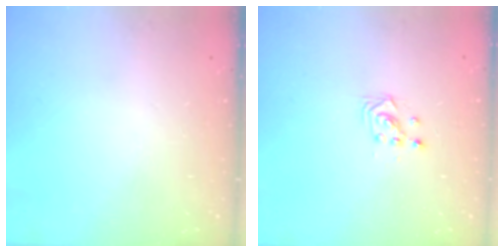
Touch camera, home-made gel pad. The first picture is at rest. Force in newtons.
{"total": 2.9, "press": 2.9, "slide": 0.3}